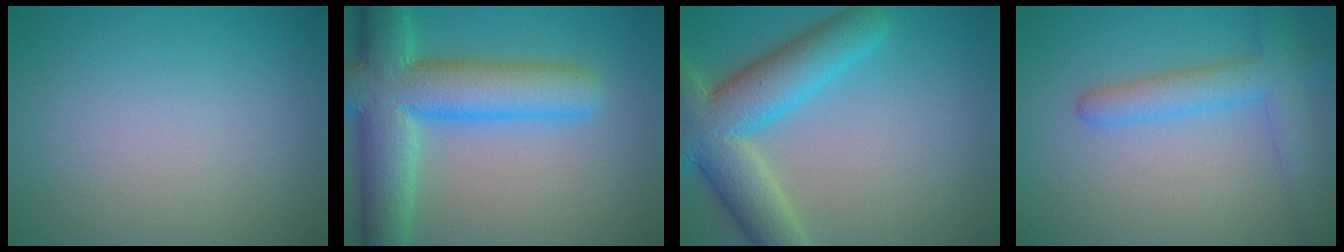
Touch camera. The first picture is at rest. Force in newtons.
{"total": 10.4, "press": 10.4, "slide": 0.4}
{"total": 8.9, "press": 8.9, "slide": 0.5}
{"total": 4.2, "press": 4.2, "slide": 0.2}